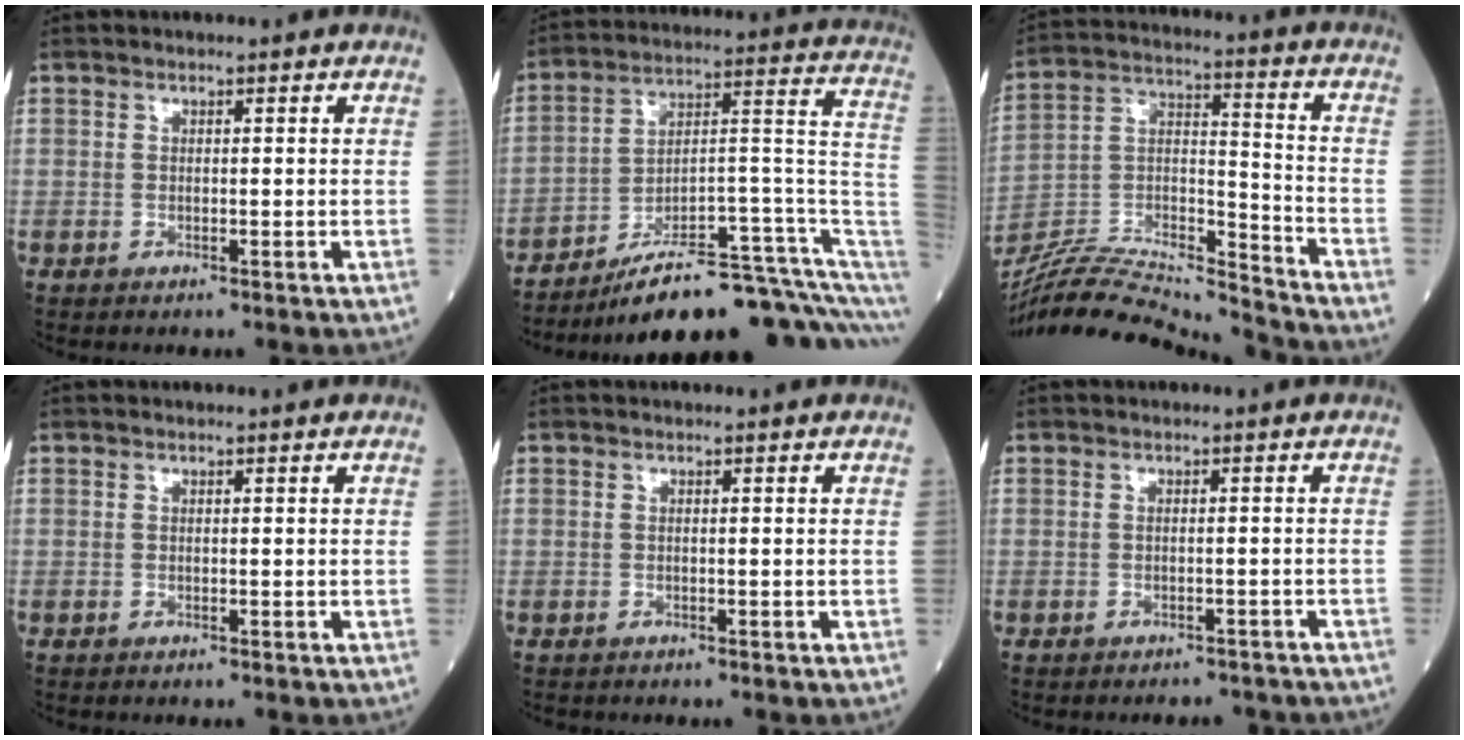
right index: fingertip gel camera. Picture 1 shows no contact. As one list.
[{"total": 19.8, "force": [-13.8, 1.8, 14.1], "torque": [-0.136, 0.056, -0.214]}, {"total": 20.8, "force": [-19.9, 0.2, 5.9], "torque": [-0.122, 0.011, -0.343]}, {"total": 0.0}, {"total": 0.5, "force": [-0.4, 0.3, -0.1], "torque": [-0.004, 0.003, -0.009]}, {"total": 4.2, "force": [-3.8, 1.6, 0.6], "torque": [0.000, 0.001, -0.043]}]